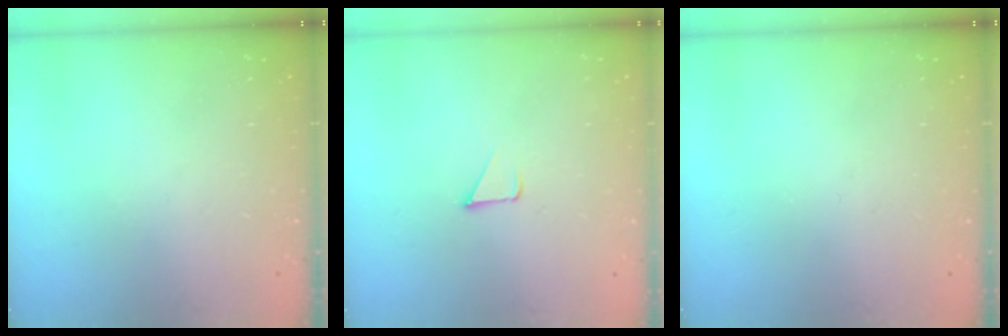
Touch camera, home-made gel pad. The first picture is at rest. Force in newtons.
{"total": 1.5, "press": 1.5, "slide": 0.1}
{"total": 0.0}